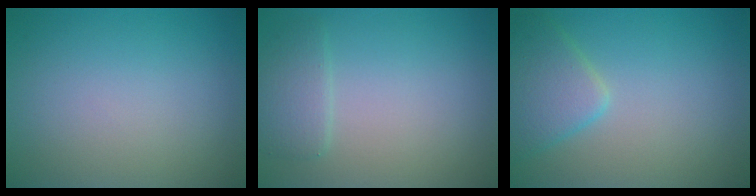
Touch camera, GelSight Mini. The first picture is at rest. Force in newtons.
{"total": 2.0, "press": 2.0, "slide": 0.1}
{"total": 3.6, "press": 3.6, "slide": 0.3}